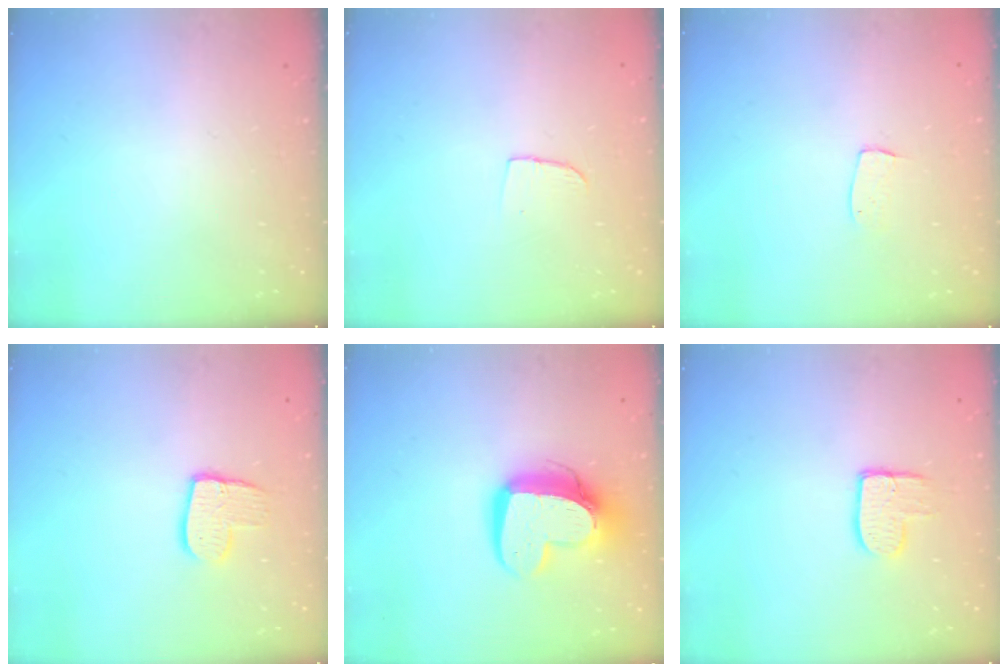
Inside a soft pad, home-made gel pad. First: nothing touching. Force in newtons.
{"total": 3.8, "press": 3.8, "slide": 0.4}
{"total": 5.2, "press": 5.2, "slide": 0.3}
{"total": 9.8, "press": 9.8, "slide": 0.7}
{"total": 14.9, "press": 14.9, "slide": 1.1}
{"total": 8.8, "press": 8.8, "slide": 0.6}